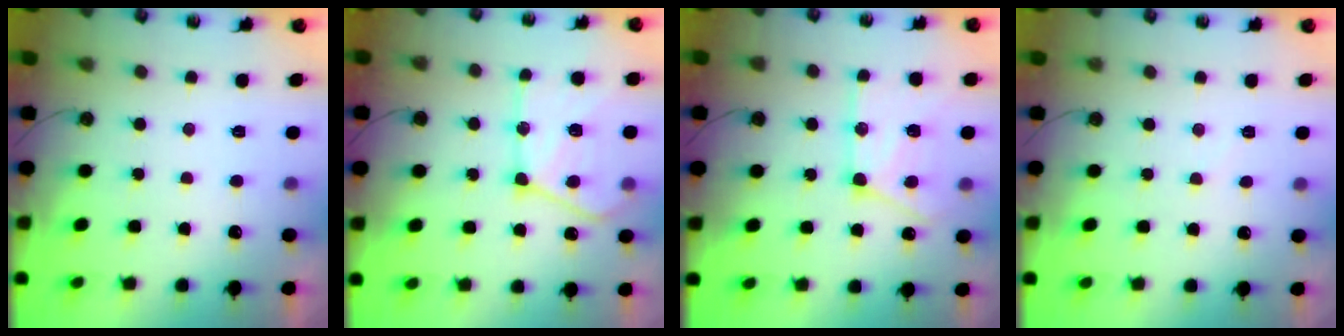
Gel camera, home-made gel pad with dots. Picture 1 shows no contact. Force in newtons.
{"total": 19.4, "press": 19.4, "slide": 1.6}
{"total": 16.4, "press": 16.3, "slide": 1.6}
{"total": 2.5, "press": 2.5, "slide": 0.4}